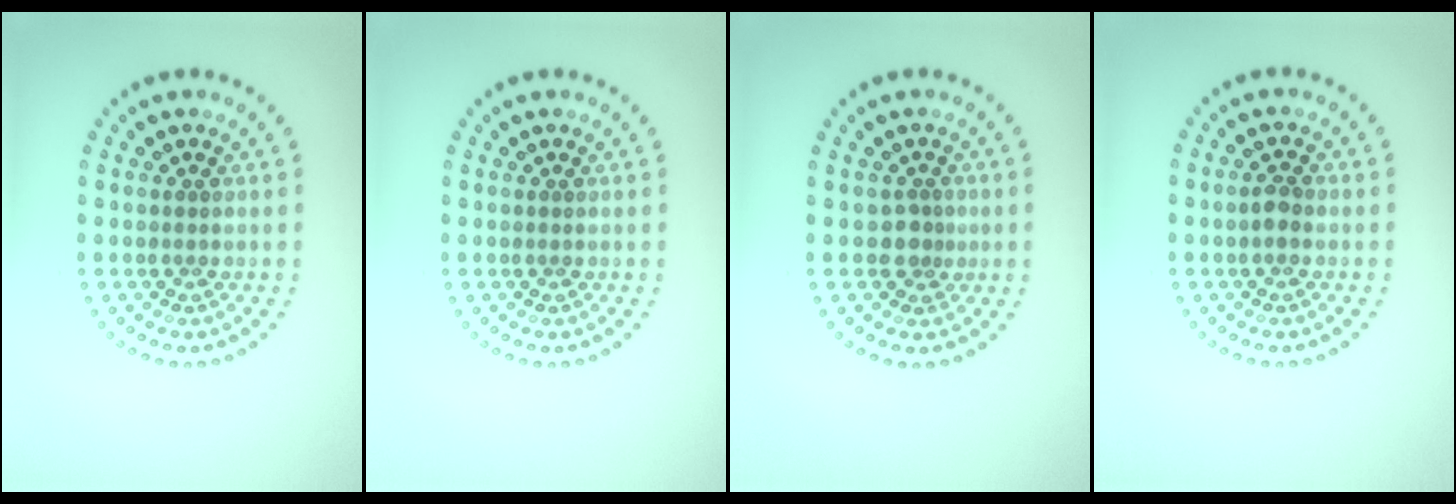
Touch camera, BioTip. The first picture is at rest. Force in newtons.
{"total": 0.0}
{"total": 1.3, "press": 0.9, "slide": 0.9}
{"total": 1.3, "press": 1.3, "slide": 0.1}